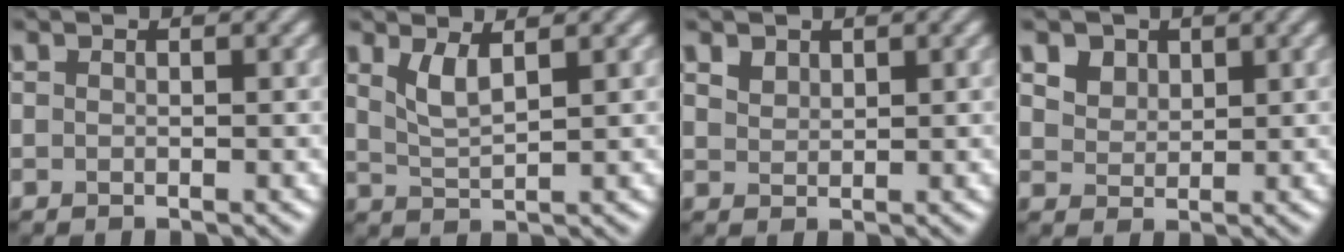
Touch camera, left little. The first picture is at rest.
{"total": 2.5, "force": [1.4, 0.7, 1.9], "torque": [-0.042, -0.007, 0.032]}
{"total": 1.3, "force": [1.0, 0.8, 0.4], "torque": [-0.010, -0.001, 0.021]}
{"total": 4.5, "force": [2.7, 2.9, 2.0], "torque": [-0.063, 0.006, 0.047]}